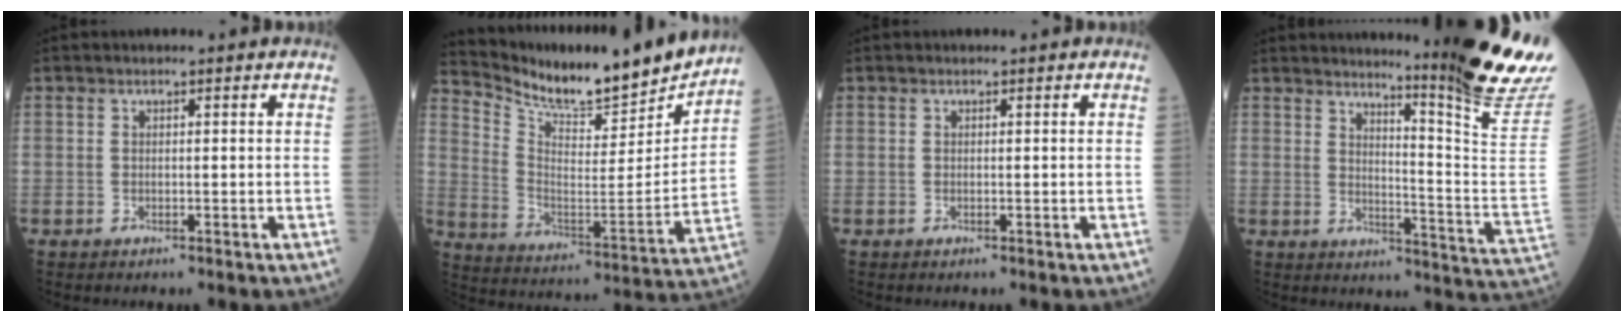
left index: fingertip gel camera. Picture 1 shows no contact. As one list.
[{"total": 19.2, "force": [18.0, 1.5, 6.5], "torque": [-0.135, -0.057, 0.278]}, {"total": 0.0}, {"total": 16.6, "force": [13.8, -2.8, 8.9], "torque": [-0.128, -0.106, 0.170]}]